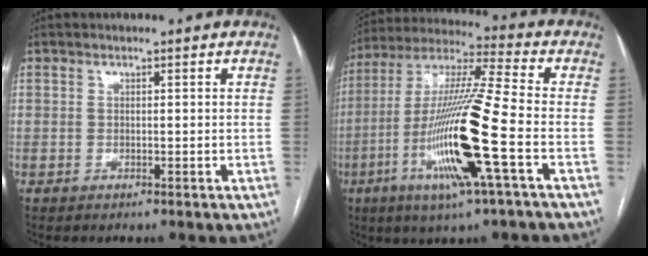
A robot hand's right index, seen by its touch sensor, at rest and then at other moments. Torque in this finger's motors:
{"motor_torque": [2.14, 0.00, 0.62, 0.21]}